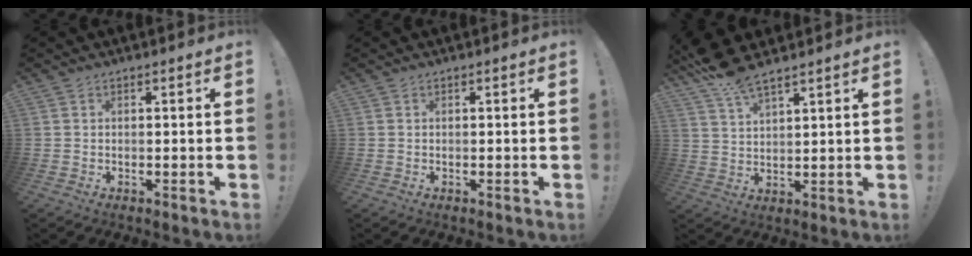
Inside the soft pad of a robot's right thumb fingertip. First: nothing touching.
{"total": 0.0}
{"total": 7.9, "force": [6.5, 1.6, 4.1], "torque": [-0.082, -0.037, 0.121]}